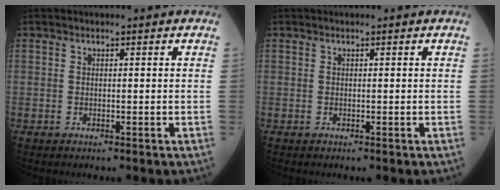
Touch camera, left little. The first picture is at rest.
{"total": 0.0}